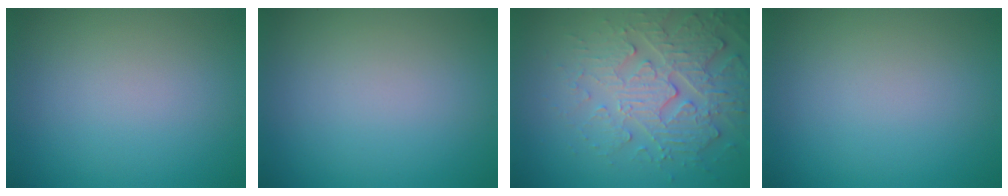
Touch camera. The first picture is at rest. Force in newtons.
{"total": 0.0}
{"total": 4.4, "press": 4.4, "slide": 0.5}
{"total": 0.0}